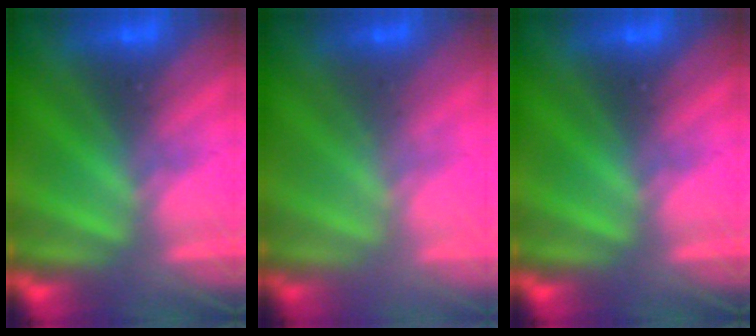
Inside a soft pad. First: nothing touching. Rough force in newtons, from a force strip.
{"total": 2.2}
{"total": 0.0}